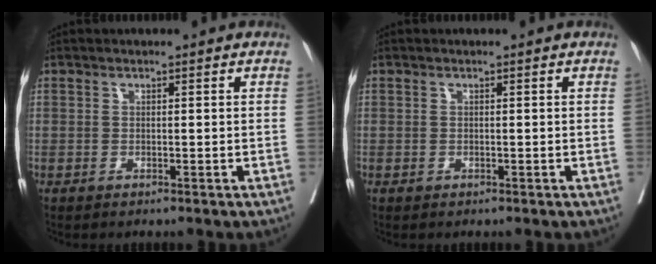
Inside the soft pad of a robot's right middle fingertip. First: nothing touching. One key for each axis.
{"total": 0.0}